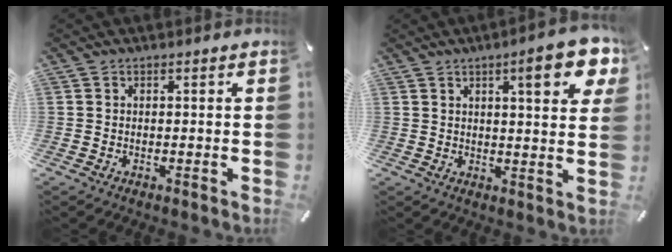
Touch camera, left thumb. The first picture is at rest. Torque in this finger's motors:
{"motor_torque": [2.54, 2.43, 1.18, -1.21, 0.26]}